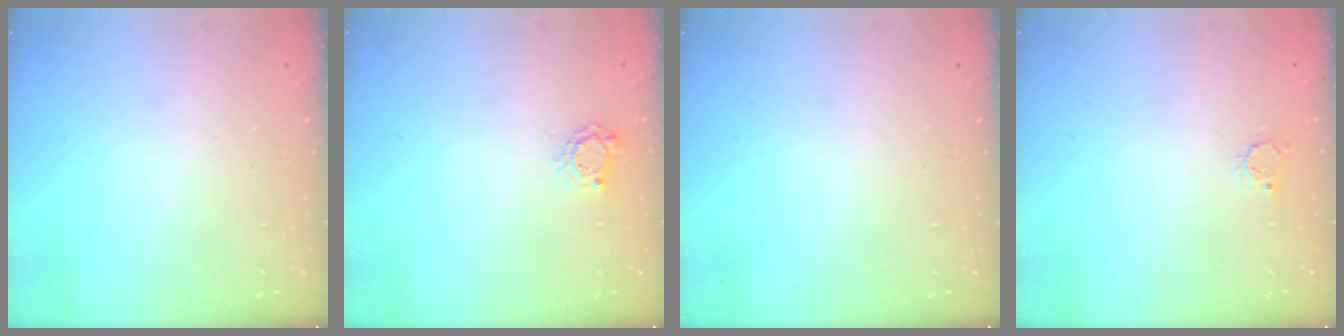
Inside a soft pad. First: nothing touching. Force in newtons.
{"total": 4.8, "press": 4.7, "slide": 0.5}
{"total": 0.0}
{"total": 2.8, "press": 2.8, "slide": 0.3}